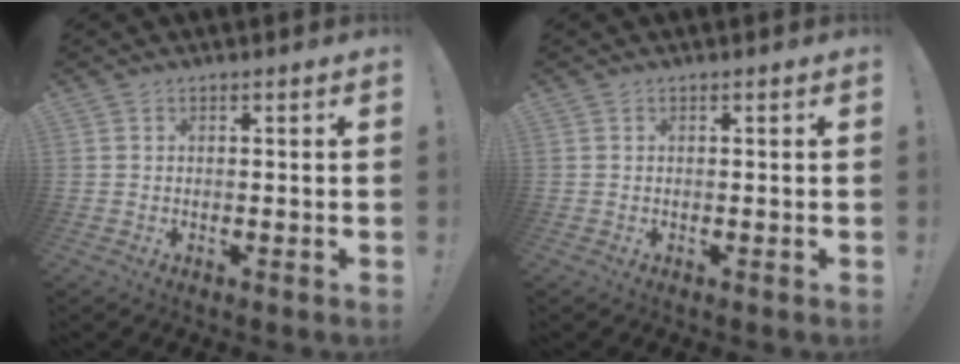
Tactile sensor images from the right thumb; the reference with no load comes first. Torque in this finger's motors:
{"motor_torque": [-0.01, 0.00, 0.01, -0.01, 0.00]}